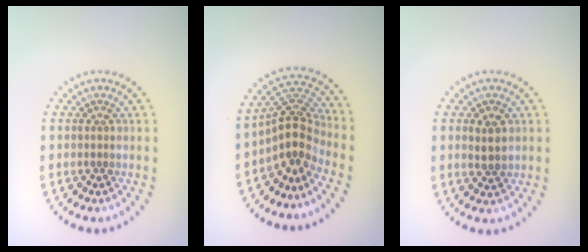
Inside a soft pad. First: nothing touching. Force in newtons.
{"total": 4.0, "press": 3.0, "slide": 2.7}
{"total": 1.5, "press": 1.5, "slide": 0.2}